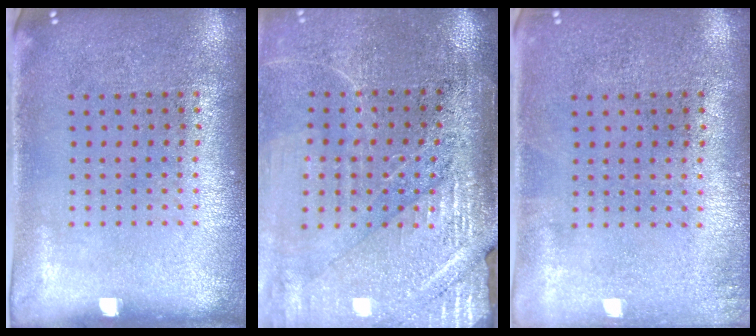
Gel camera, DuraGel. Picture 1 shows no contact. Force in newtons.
{"total": 3.5, "press": 3.3, "slide": 1.1}
{"total": 0.7, "press": 0.7, "slide": 0.1}